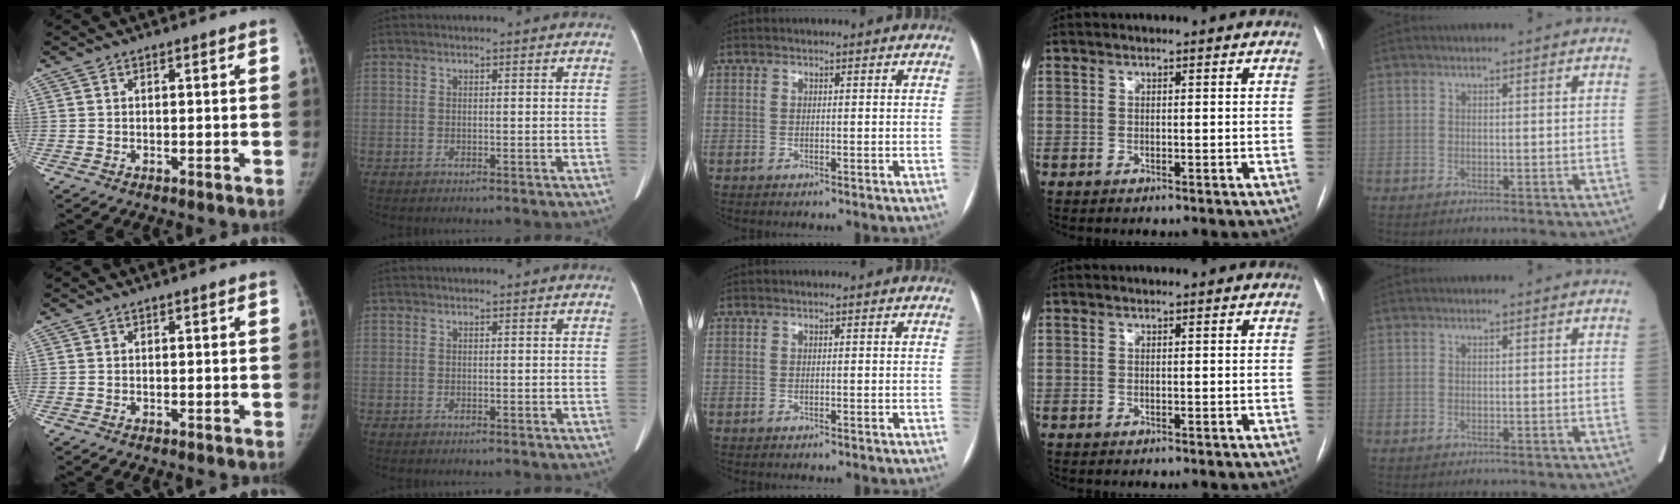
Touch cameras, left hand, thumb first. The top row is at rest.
{}